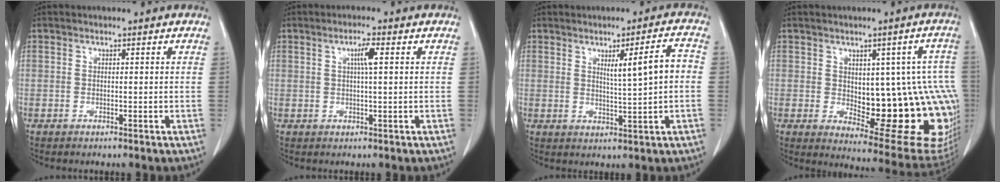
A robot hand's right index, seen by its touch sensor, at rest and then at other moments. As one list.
[{"total": 2.9, "force": [0.8, 0.0, 2.7], "torque": [-0.049, 0.002, 0.014]}, {"total": 6.2, "force": [0.7, 0.1, 6.2], "torque": [-0.095, 0.005, 0.016]}, {"total": 20.4, "force": [-1.8, 7.8, 18.7], "torque": [-0.150, 0.019, 0.009]}]